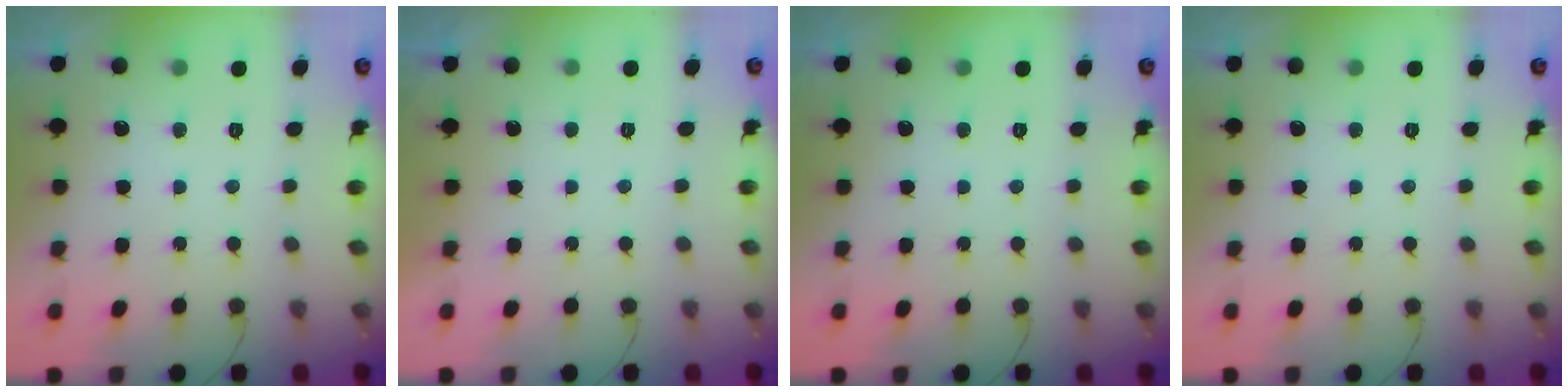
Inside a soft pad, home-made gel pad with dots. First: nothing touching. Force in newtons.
{"total": 2.3, "press": 2.3, "slide": 0.3}
{"total": 0.0}
{"total": 0.0}